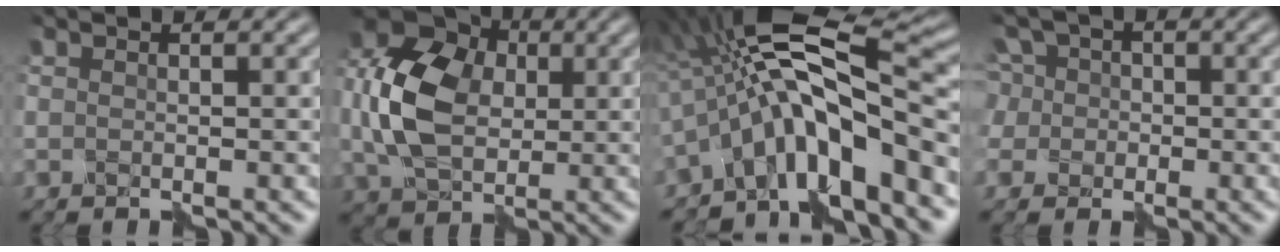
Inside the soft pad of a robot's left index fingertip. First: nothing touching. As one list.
[{"total": 10.1, "force": [0.5, 7.3, 7.0], "torque": [-0.174, 0.001, 0.018]}, {"total": 11.9, "force": [-3.4, 3.6, 10.8], "torque": [-0.174, 0.026, -0.072]}, {"total": 6.1, "force": [0.8, 5.6, 2.4], "torque": [-0.056, 0.040, -0.013]}]